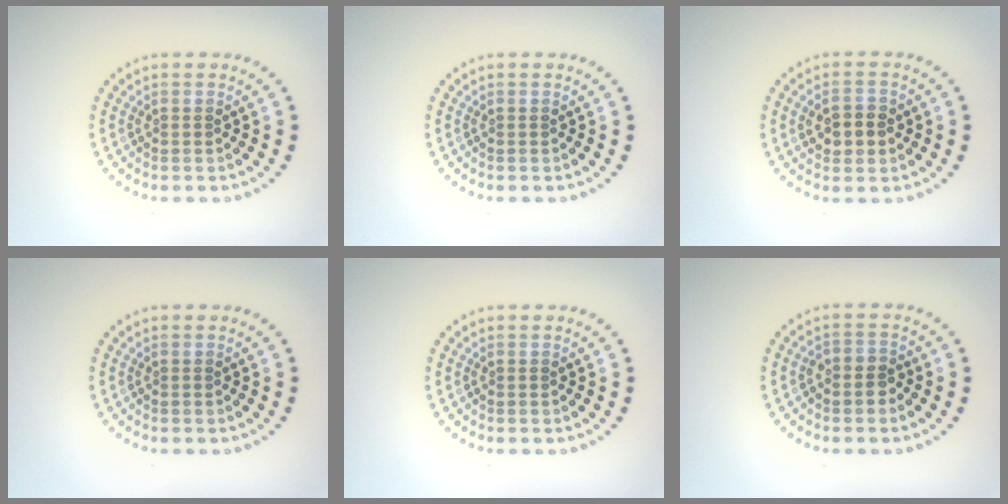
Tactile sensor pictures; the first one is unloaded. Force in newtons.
{"total": 0.0}
{"total": 2.9, "press": 2.9, "slide": 0.2}
{"total": 0.0}
{"total": 0.0}
{"total": 1.9, "press": 1.7, "slide": 0.8}